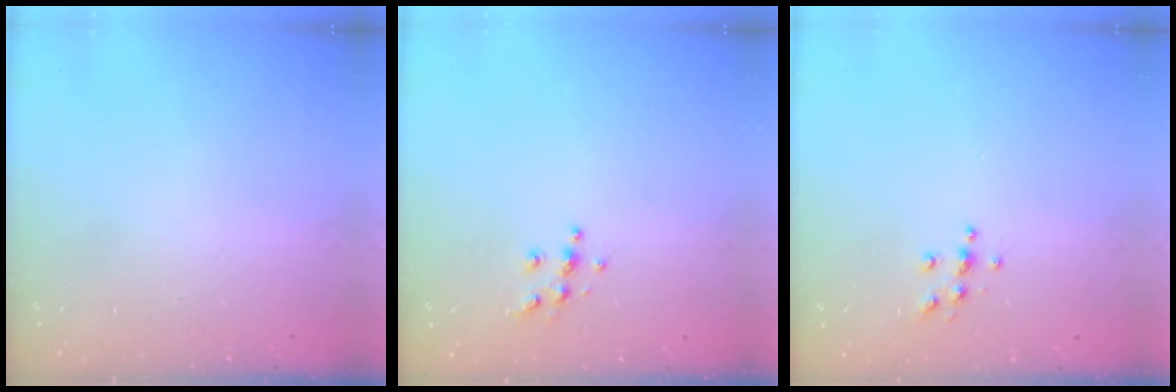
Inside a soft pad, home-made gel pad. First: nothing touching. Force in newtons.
{"total": 5.9, "press": 5.9, "slide": 0.6}
{"total": 5.5, "press": 5.5, "slide": 0.4}